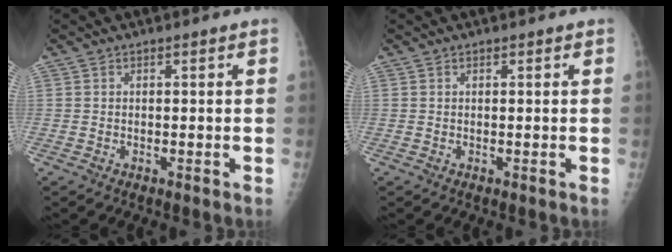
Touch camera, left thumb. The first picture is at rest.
{"total": 0.0}